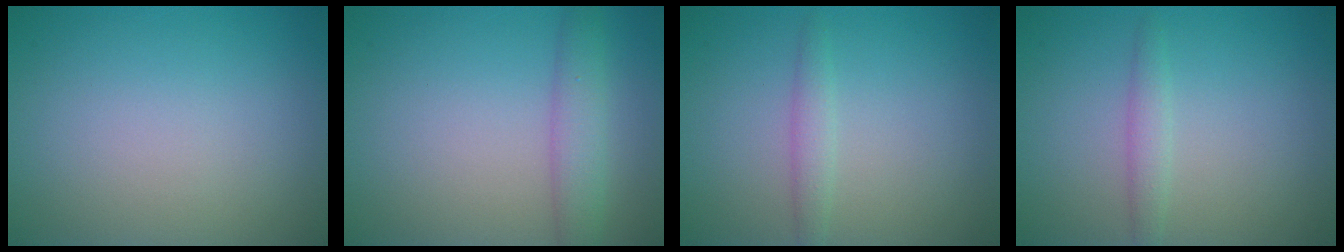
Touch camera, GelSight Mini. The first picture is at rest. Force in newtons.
{"total": 3.0, "press": 3.0, "slide": 0.1}
{"total": 1.4, "press": 1.4, "slide": 0.0}
{"total": 1.4, "press": 1.4, "slide": 0.0}